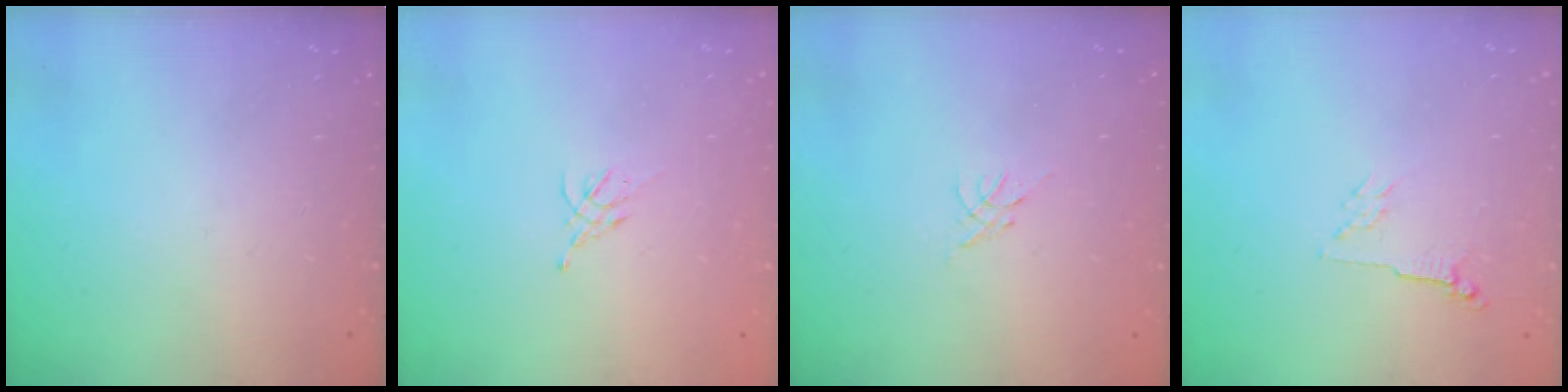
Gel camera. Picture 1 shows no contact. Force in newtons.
{"total": 1.9, "press": 1.8, "slide": 0.5}
{"total": 0.5, "press": 0.4, "slide": 0.3}
{"total": 2.8, "press": 2.7, "slide": 0.6}